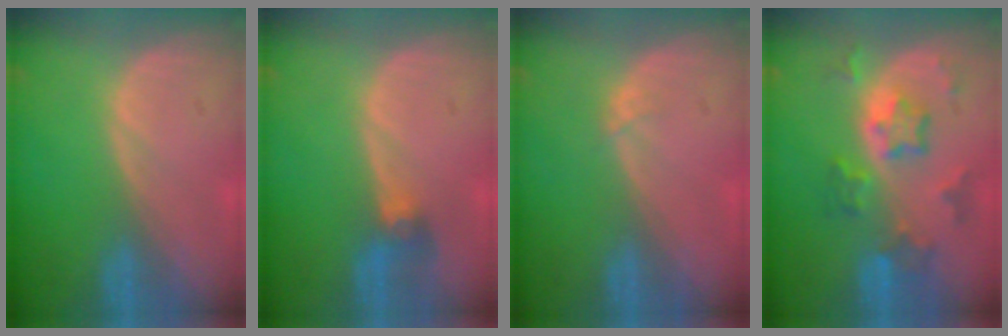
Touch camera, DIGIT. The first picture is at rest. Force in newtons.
{"total": 2.9, "press": 2.6, "slide": 1.2}
{"total": 0.7, "press": 0.6, "slide": 0.3}
{"total": 7.2, "press": 6.5, "slide": 3.1}